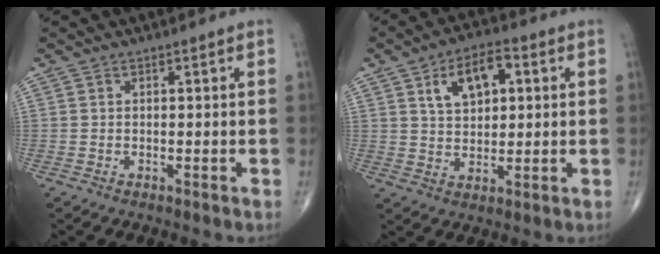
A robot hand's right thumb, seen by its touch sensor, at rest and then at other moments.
{"total": 10.0, "force": [3.3, 5.7, 7.5], "torque": [-0.105, 0.002, 0.051]}